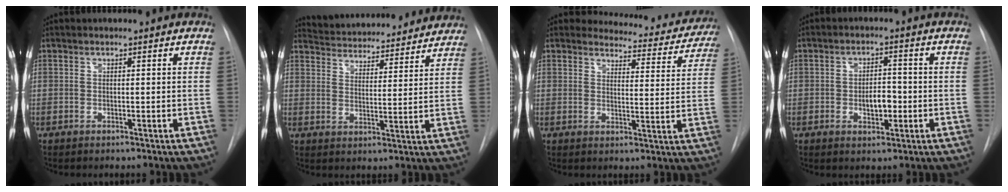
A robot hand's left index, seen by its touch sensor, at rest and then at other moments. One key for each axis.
{"total": 20.5, "fx": 19.3, "fy": 4.4, "fz": 5.4, "tx": -0.086, "ty": 0.007, "tz": 0.257}
{"total": 11.3, "fx": 10.9, "fy": 2.9, "fz": 0.7, "tx": 0.017, "ty": -0.035, "tz": 0.109}
{"total": 4.2, "fx": -1.0, "fy": 2.2, "fz": 3.5, "tx": -0.051, "ty": 0.004, "tz": -0.010}